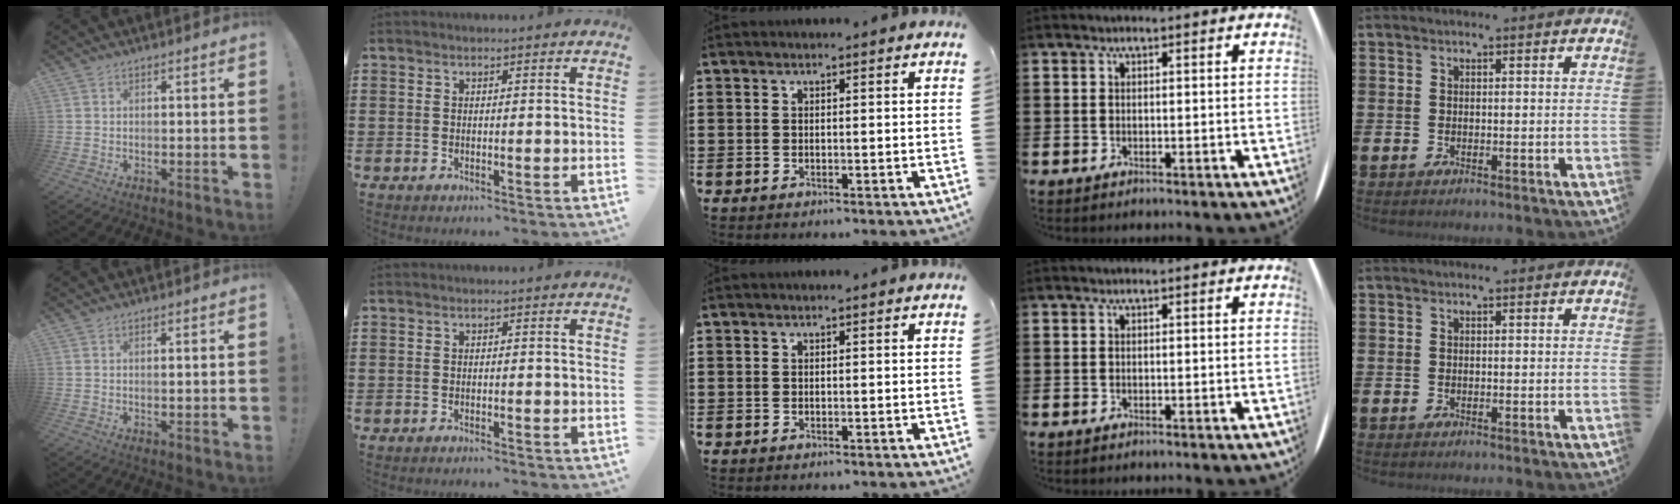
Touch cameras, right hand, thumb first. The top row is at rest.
{"thumb": {"total": 1.0, "force": [0.0, -0.2, 1.0], "torque": [-0.012, -0.002, -0.003]}, "index": {"total": 0.6, "force": [-0.6, 0.0, 0.1], "torque": [-0.004, -0.002, -0.013]}}